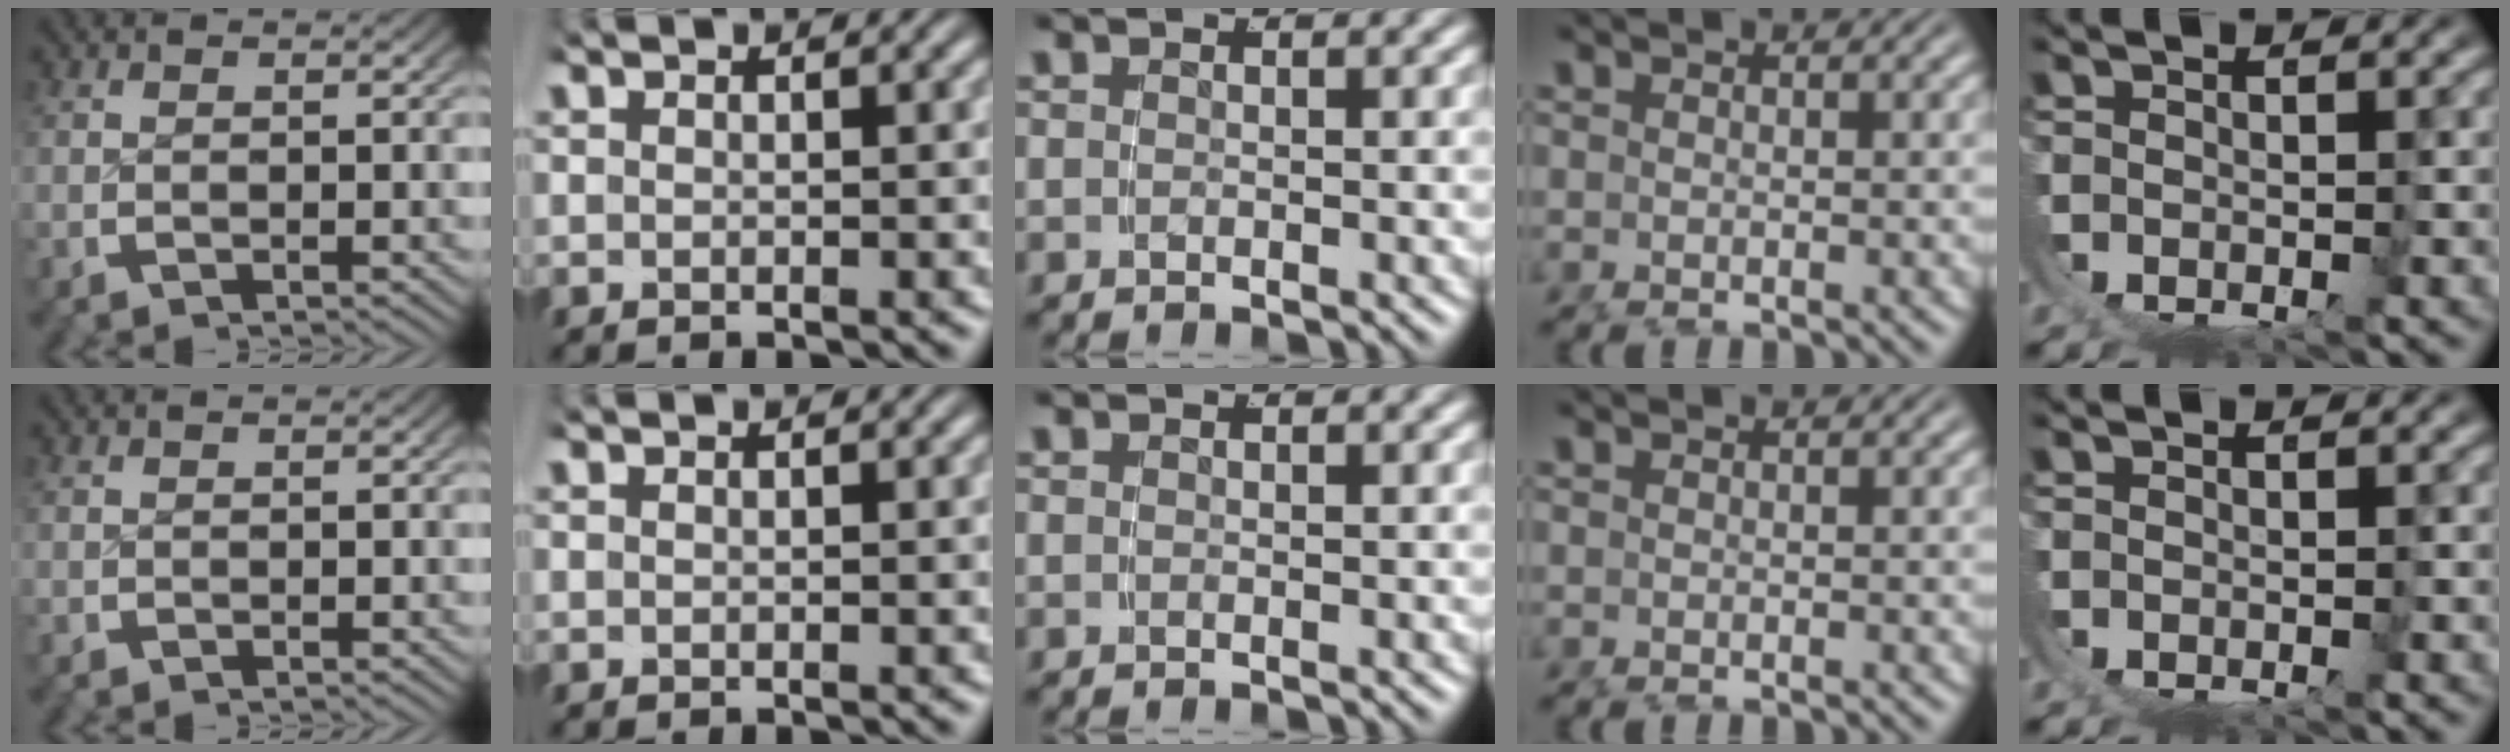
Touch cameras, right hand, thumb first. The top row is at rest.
{}